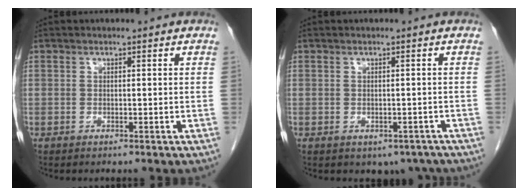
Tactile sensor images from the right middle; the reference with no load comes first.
{"total": 3.0, "force": [-2.0, 2.0, 1.0], "torque": [-0.002, 0.004, -0.019]}